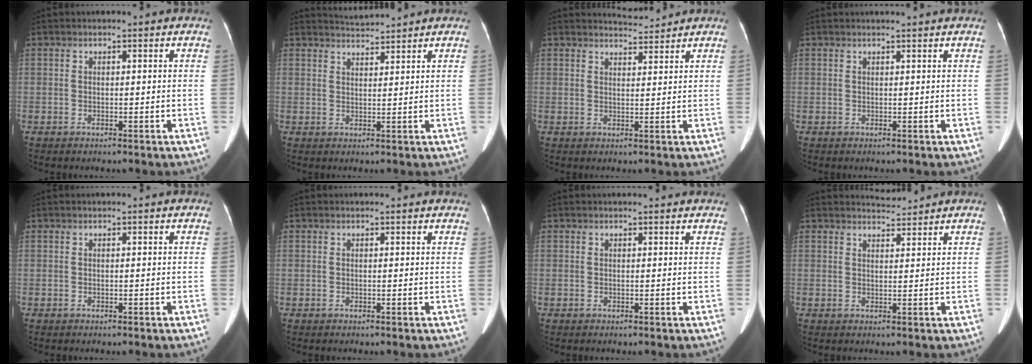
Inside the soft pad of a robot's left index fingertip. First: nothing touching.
{"total": 3.0, "force": [2.9, -0.5, -0.3], "torque": [0.000, 0.008, 0.056]}
{"total": 2.7, "force": [2.6, -0.2, -0.4], "torque": [-0.004, -0.001, 0.047]}
{"total": 1.9, "force": [1.8, -0.4, 0.6], "torque": [-0.008, 0.009, 0.026]}
{"total": 0.0}
{"total": 1.7, "force": [1.6, 0.4, 0.4], "torque": [-0.014, 0.006, 0.010]}
{"total": 2.6, "force": [2.6, 0.2, 0.7], "torque": [-0.012, 0.010, 0.023]}
{"total": 2.3, "force": [2.2, -0.3, -0.4], "torque": [-0.002, 0.000, 0.043]}